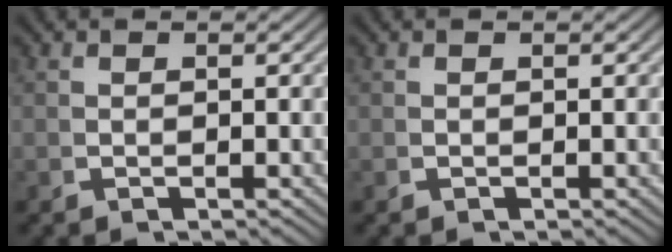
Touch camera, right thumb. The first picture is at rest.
{"total": 0.0}